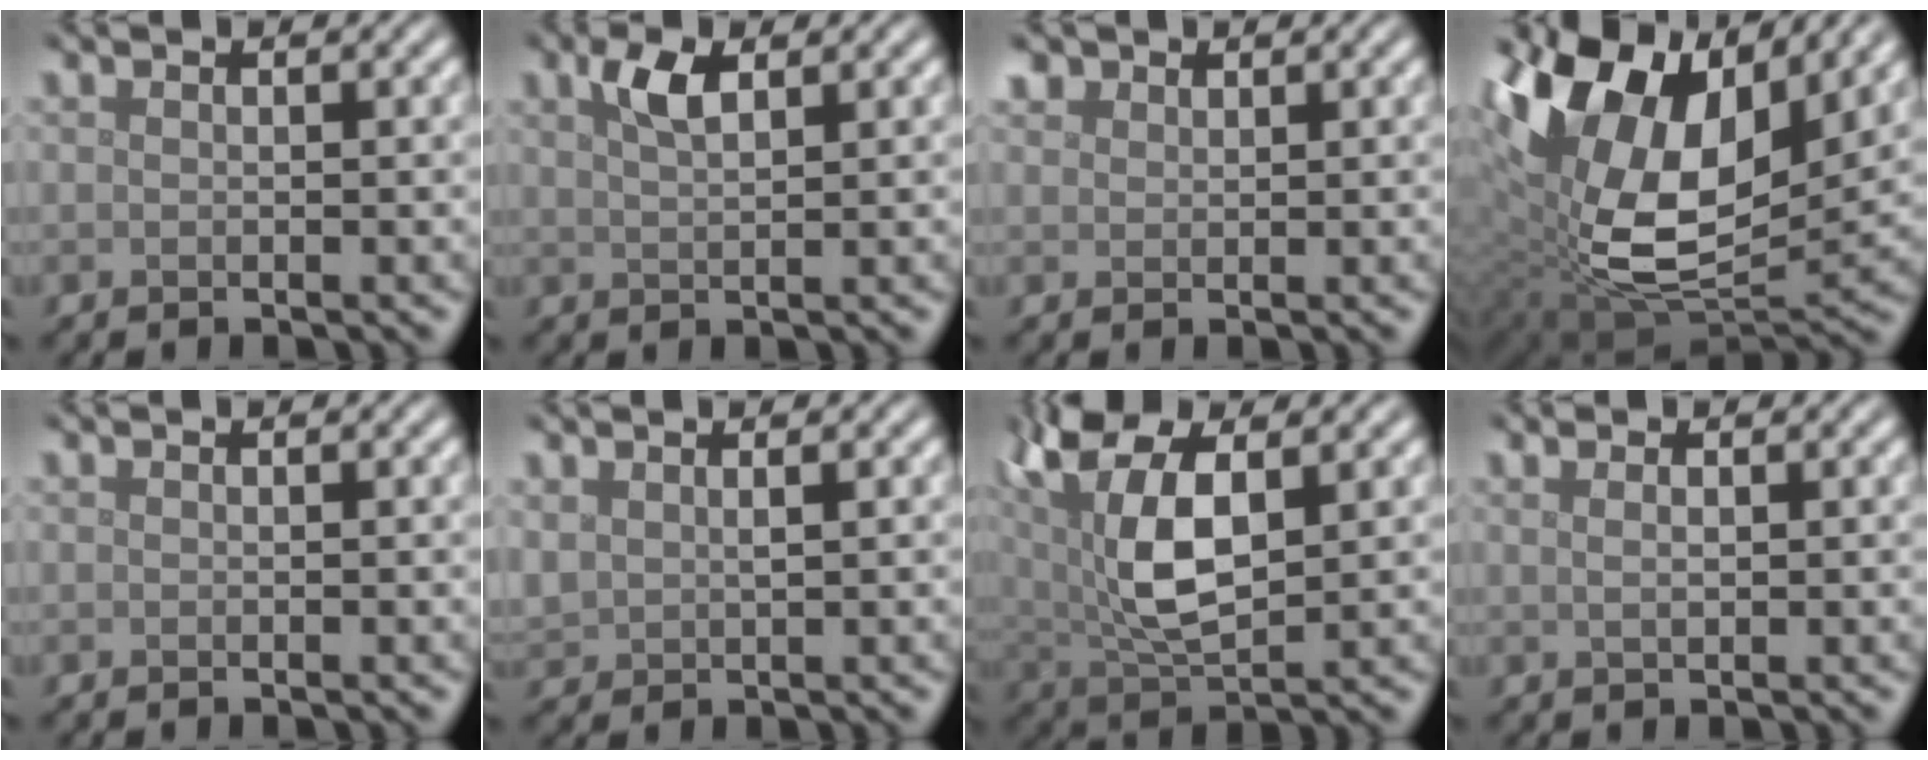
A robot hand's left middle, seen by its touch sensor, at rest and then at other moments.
{"total": 2.5, "force": [1.4, 0.8, 1.9], "torque": [-0.039, 0.004, 0.027]}
{"total": 1.3, "force": [1.1, 0.7, 0.1], "torque": [-0.003, 0.005, 0.022]}
{"total": 16.2, "force": [6.0, 9.2, 11.9], "torque": [-0.250, 0.012, 0.115]}
{"total": 0.0}
{"total": 1.2, "force": [0.9, 0.5, 0.5], "torque": [-0.019, -0.002, 0.023]}
{"total": 9.7, "force": [2.5, 4.7, 8.1], "torque": [-0.173, 0.014, 0.043]}
{"total": 1.3, "force": [0.8, 0.5, 1.0], "torque": [-0.011, -0.004, 0.012]}